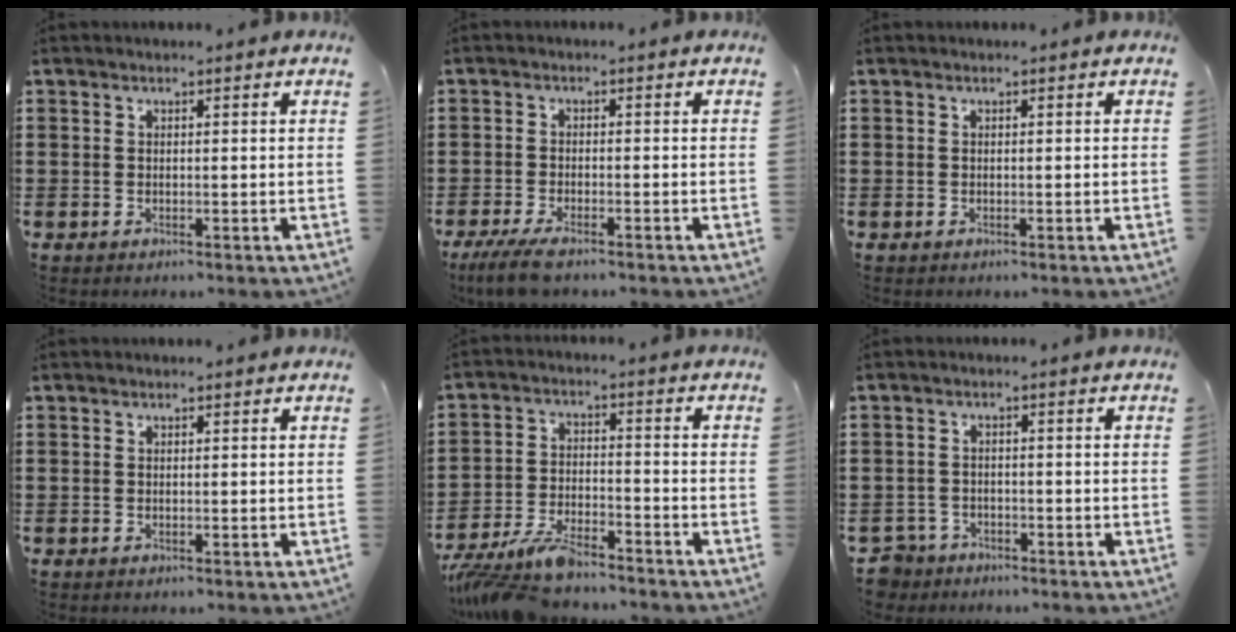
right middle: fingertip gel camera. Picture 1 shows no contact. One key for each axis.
{"total": 3.8, "fx": -3.2, "fy": 0.4, "fz": 2.1, "tx": -0.056, "ty": -0.010, "tz": -0.065}
{"total": 0.0}
{"total": 0.0}
{"total": 7.5, "fx": -6.7, "fy": 1.6, "fz": 3.0, "tx": -0.081, "ty": 0.000, "tz": -0.135}
{"total": 3.0, "fx": -2.8, "fy": 1.1, "fz": 0.0, "tx": -0.022, "ty": -0.005, "tz": -0.066}